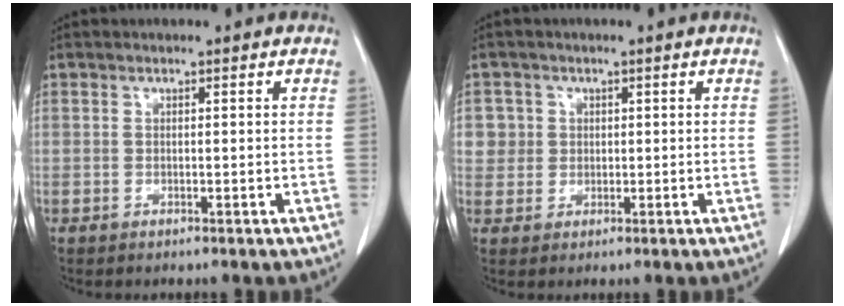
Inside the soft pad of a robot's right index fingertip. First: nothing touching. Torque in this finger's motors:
{"motor_torque": [-0.03, 0.02, 0.08, 0.01]}